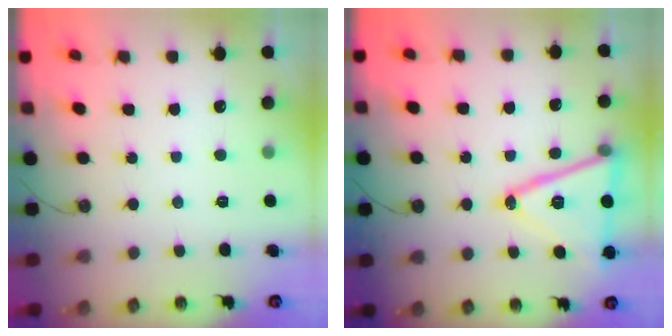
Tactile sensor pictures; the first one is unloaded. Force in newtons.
{"total": 18.1, "press": 17.8, "slide": 3.4}